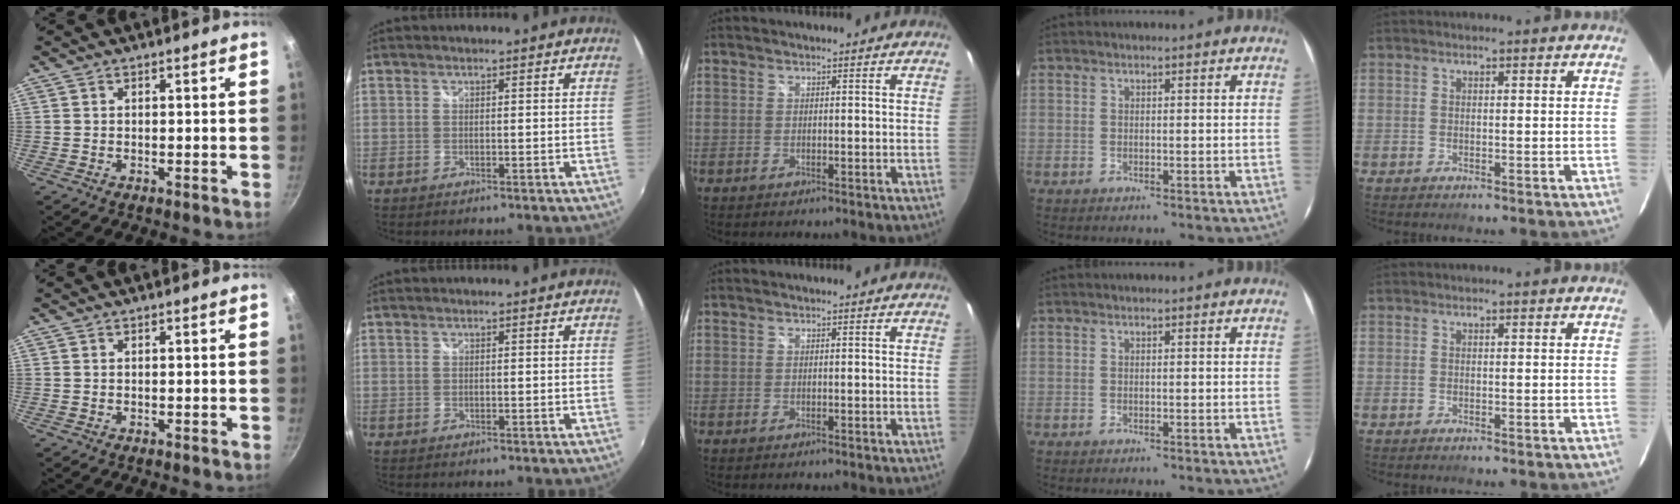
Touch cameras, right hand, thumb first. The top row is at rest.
{}